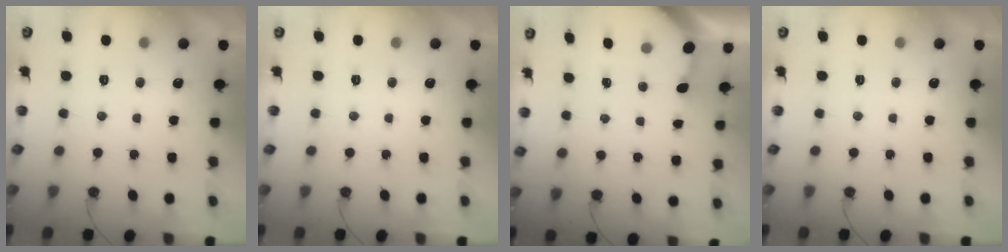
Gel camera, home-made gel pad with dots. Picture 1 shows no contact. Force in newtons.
{"total": 0.0}
{"total": 3.5, "press": 3.5, "slide": 0.3}
{"total": 0.0}